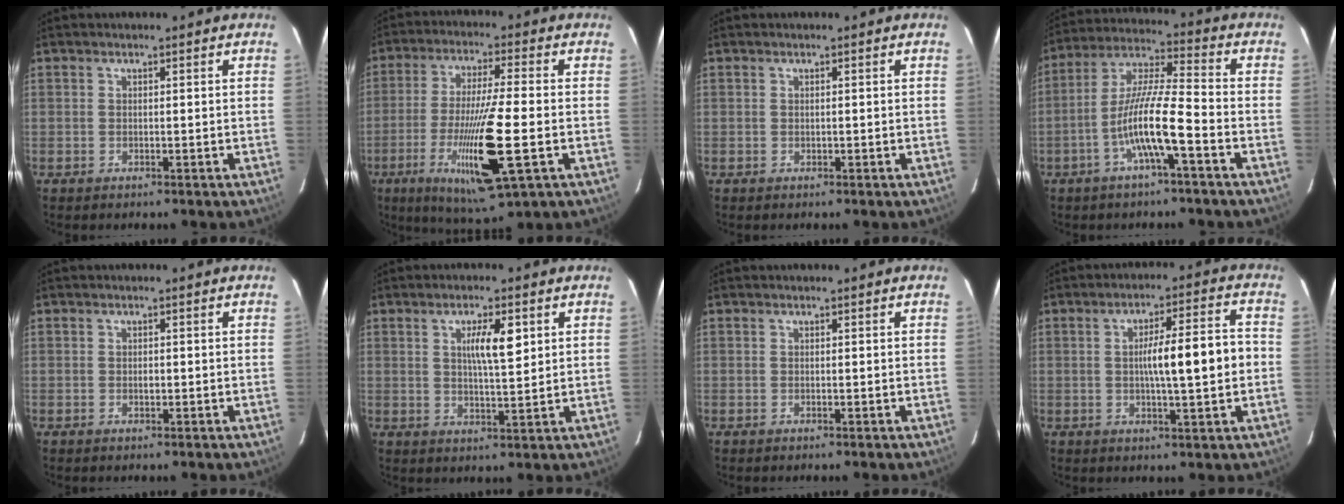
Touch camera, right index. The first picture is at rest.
{"total": 15.0, "force": [-4.5, 0.7, 14.3], "torque": [-0.270, -0.030, -0.077]}
{"total": 0.0}
{"total": 11.1, "force": [-4.2, 0.5, 10.3], "torque": [-0.201, 0.010, -0.081]}
{"total": 0.7, "force": [-0.1, 0.3, 0.6], "torque": [-0.012, 0.001, -0.001]}
{"total": 5.7, "force": [2.0, 0.9, 5.3], "torque": [-0.092, 0.002, 0.035]}
{"total": 0.0}
{"total": 9.7, "force": [-0.4, 0.8, 9.7], "torque": [-0.148, 0.019, -0.008]}